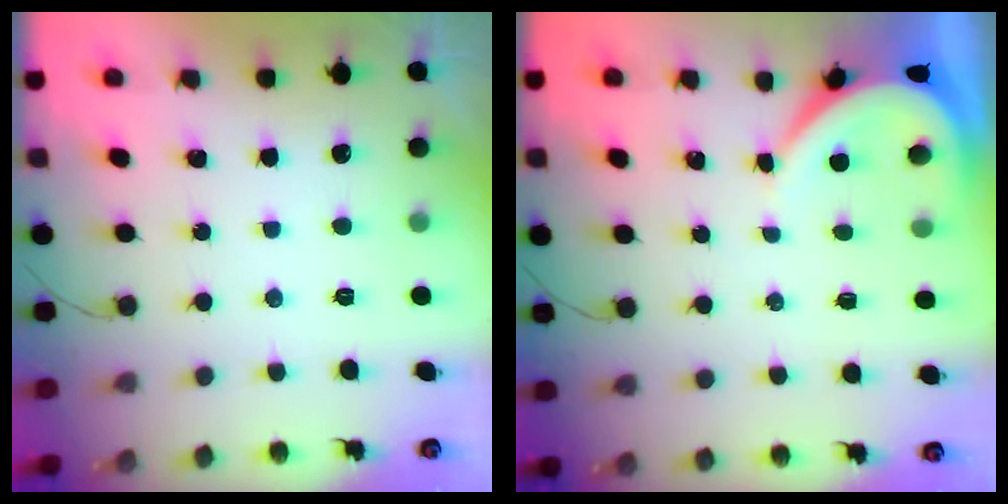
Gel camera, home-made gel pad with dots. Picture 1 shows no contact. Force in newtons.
{"total": 3.8, "press": 3.8, "slide": 0.5}